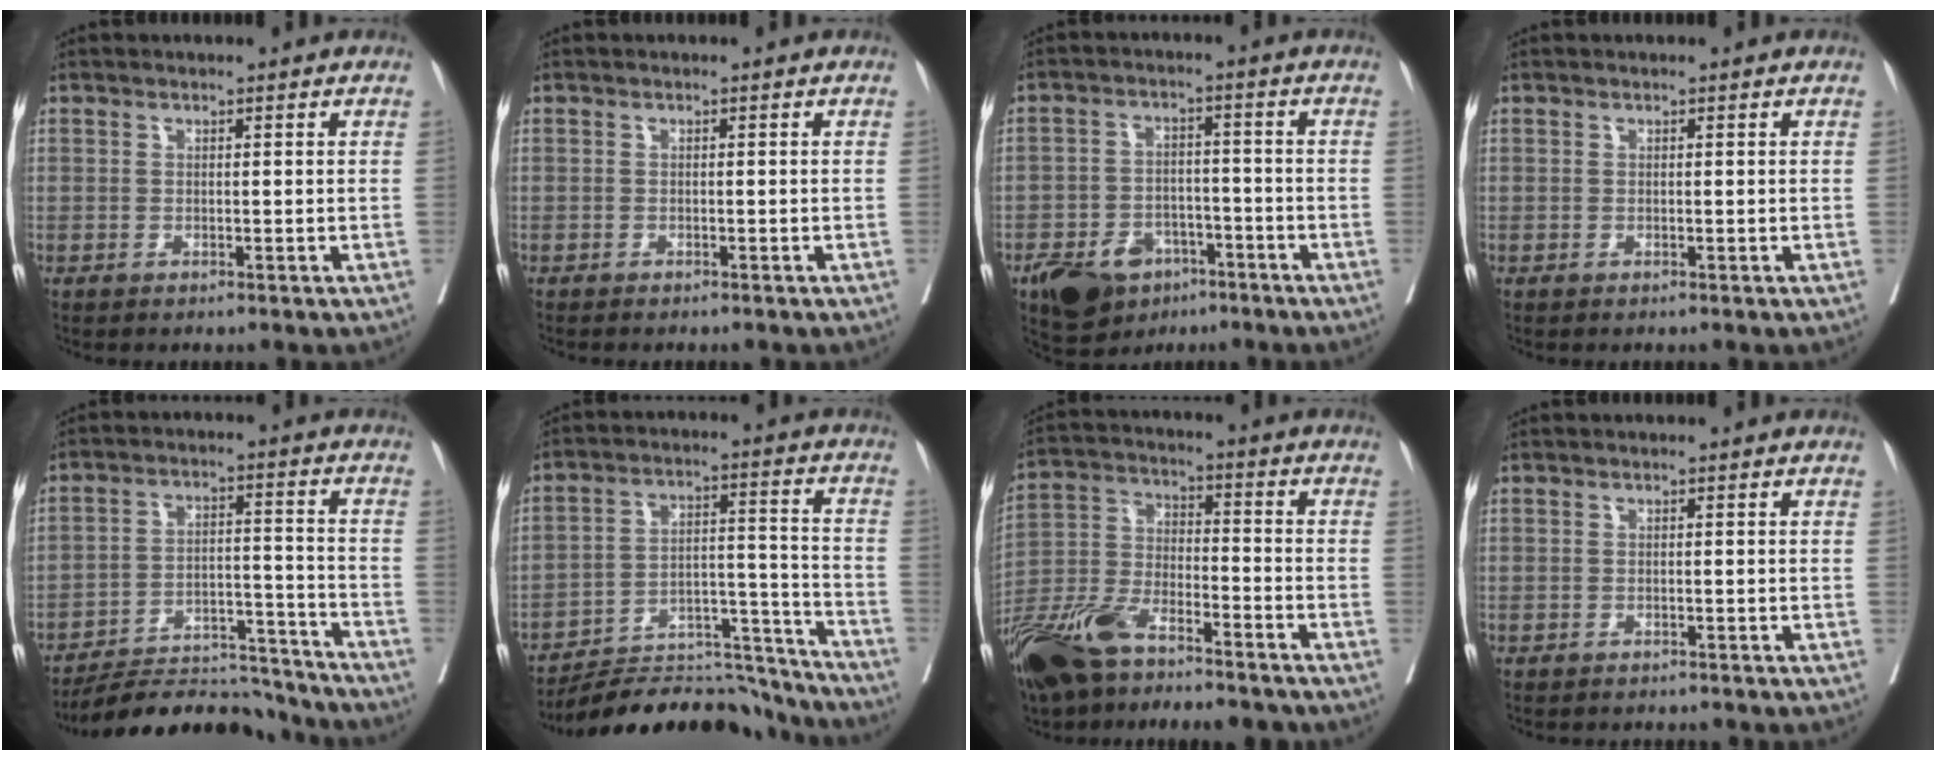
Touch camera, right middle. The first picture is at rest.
{"total": 1.4, "force": [-1.1, 0.1, 0.8], "torque": [-0.014, -0.003, -0.010]}
{"total": 11.2, "force": [-6.9, 7.0, 5.3], "torque": [-0.088, 0.006, -0.107]}
{"total": 0.0}
{"total": 14.2, "force": [-13.9, 2.3, 1.6], "torque": [-0.011, 0.039, -0.205]}
{"total": 18.4, "force": [-17.9, 3.0, 3.0], "torque": [-0.052, 0.048, -0.262]}
{"total": 18.2, "force": [-14.1, 5.7, 9.9], "torque": [-0.233, -0.014, -0.257]}
{"total": 4.0, "force": [-3.7, 0.8, 1.3], "torque": [-0.014, -0.003, -0.041]}